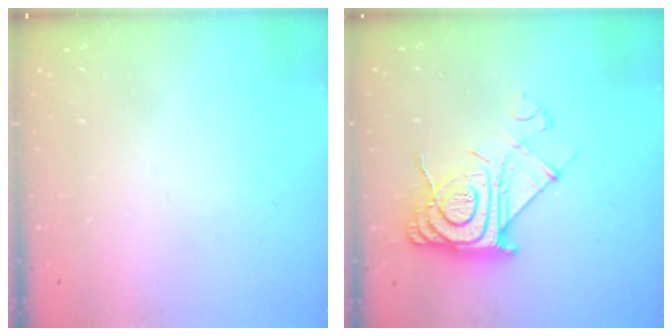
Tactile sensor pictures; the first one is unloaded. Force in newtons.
{"total": 13.0, "press": 13.0, "slide": 0.8}